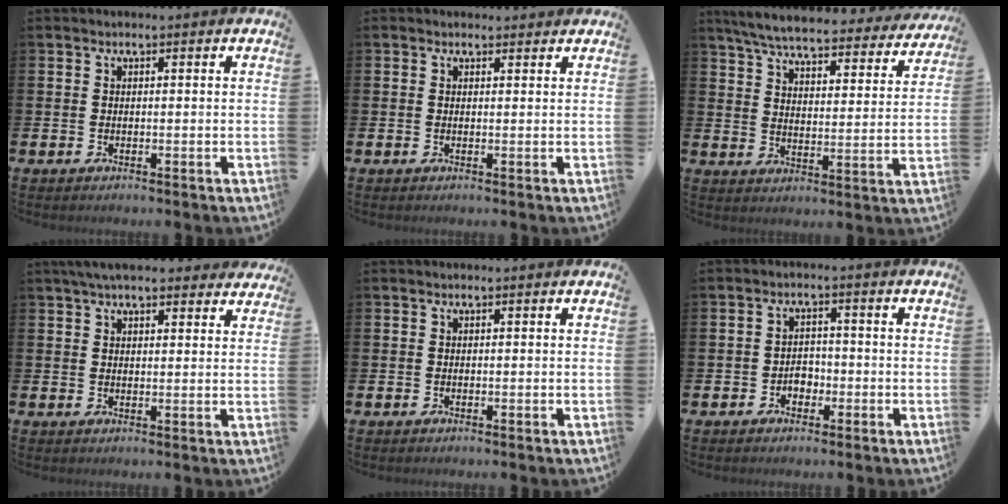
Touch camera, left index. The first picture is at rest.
{"total": 0.8, "force": [0.7, 0.4, 0.1], "torque": [0.008, 0.002, 0.010]}
{"total": 6.5, "force": [6.0, 0.8, 2.3], "torque": [-0.073, -0.037, 0.100]}
{"total": 4.8, "force": [4.3, 1.2, 1.8], "torque": [-0.041, -0.010, 0.079]}
{"total": 0.0}
{"total": 2.3, "force": [-1.1, 1.8, 1.1], "torque": [-0.012, 0.001, -0.027]}